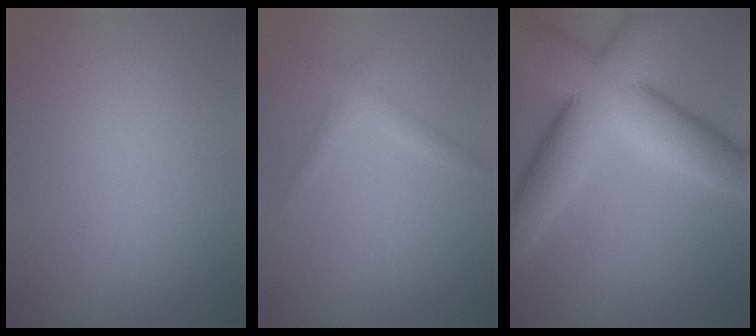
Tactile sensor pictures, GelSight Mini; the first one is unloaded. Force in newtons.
{"total": 1.5, "press": 1.5, "slide": 0.1}
{"total": 11.5, "press": 11.5, "slide": 0.4}